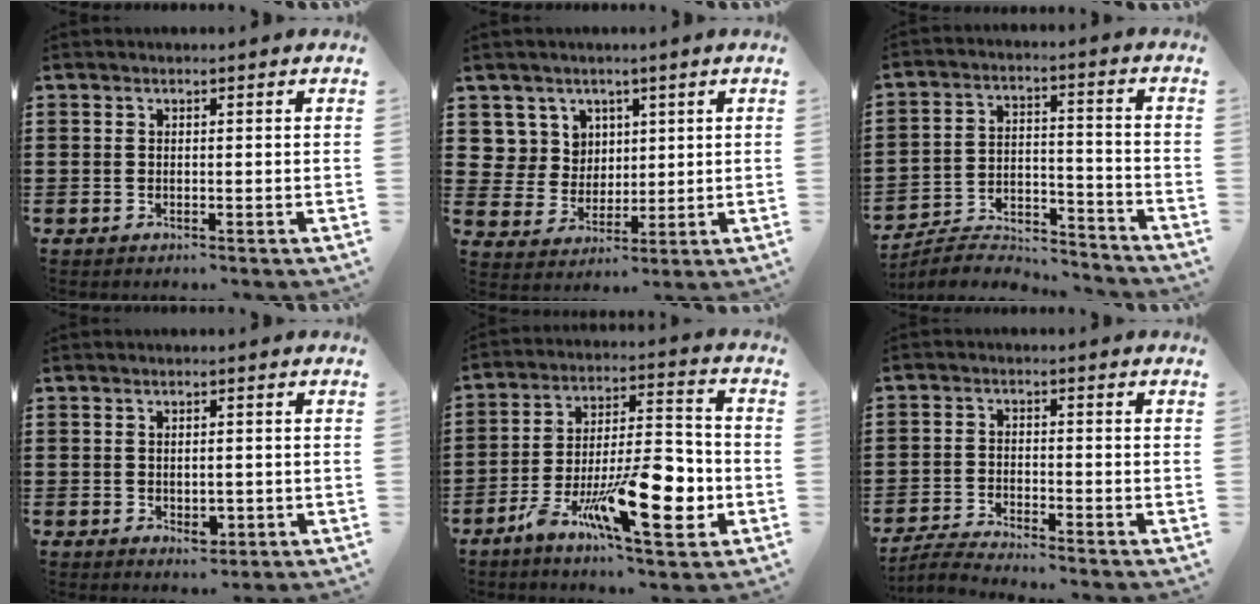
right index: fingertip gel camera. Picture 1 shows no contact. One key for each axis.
{"total": 6.4, "fx": 3.0, "fy": 5.6, "fz": 0.9, "tx": -0.052, "ty": 0.007, "tz": 0.059}
{"total": 5.5, "fx": -5.3, "fy": 1.0, "fz": 1.2, "tx": -0.026, "ty": 0.003, "tz": -0.106}
{"total": 2.5, "fx": -0.3, "fy": 1.3, "fz": 2.1, "tx": -0.041, "ty": 0.002, "tz": -0.005}
{"total": 17.2, "fx": -7.5, "fy": 5.6, "fz": 14.4, "tx": -0.257, "ty": 0.015, "tz": -0.117}
{"total": 3.3, "fx": -3.3, "fy": -0.1, "fz": 0.4, "tx": -0.017, "ty": -0.001, "tz": -0.072}